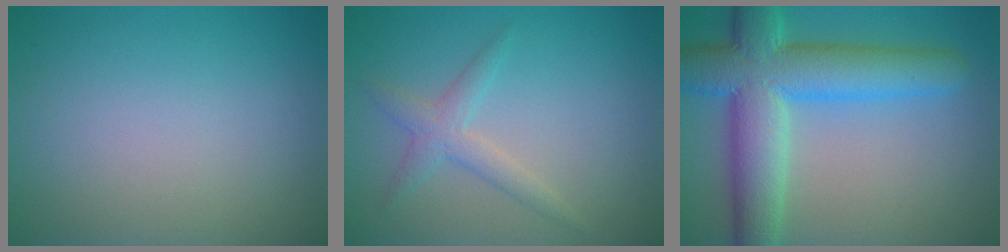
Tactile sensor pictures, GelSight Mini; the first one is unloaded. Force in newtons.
{"total": 2.2, "press": 2.2, "slide": 0.1}
{"total": 9.7, "press": 9.7, "slide": 0.4}